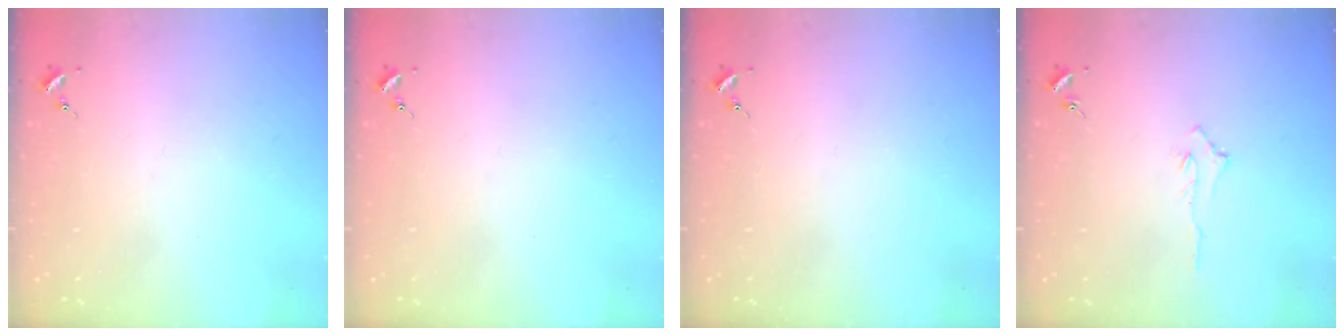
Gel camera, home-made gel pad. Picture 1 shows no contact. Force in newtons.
{"total": 0.0}
{"total": 0.0}
{"total": 2.9, "press": 2.9, "slide": 0.4}